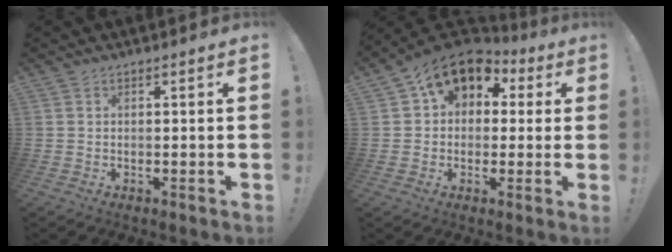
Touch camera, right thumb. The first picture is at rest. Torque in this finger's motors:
{"motor_torque": [2.28, 2.73, 0.47, 0.01, 0.40]}